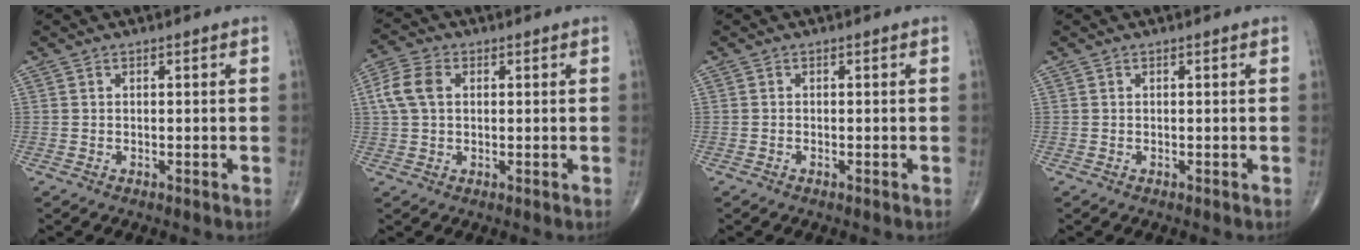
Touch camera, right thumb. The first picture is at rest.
{"total": 6.3, "force": [1.2, 4.3, 4.5], "torque": [-0.104, 0.014, 0.021]}
{"total": 0.0}
{"total": 0.0}